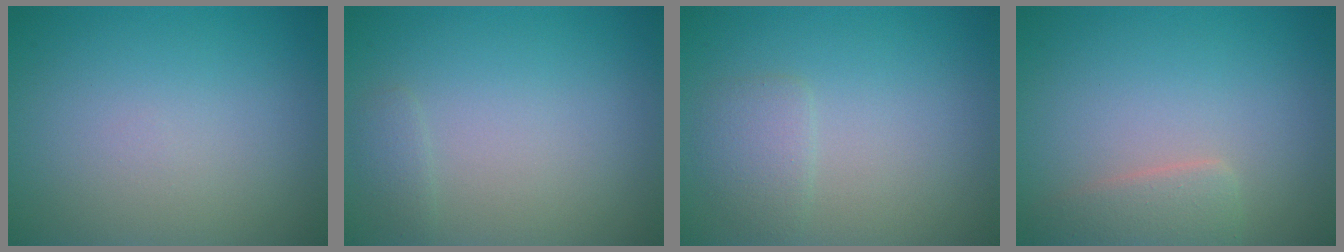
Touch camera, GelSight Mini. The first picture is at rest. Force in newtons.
{"total": 0.9, "press": 0.9, "slide": 0.0}
{"total": 1.7, "press": 1.7, "slide": 0.1}
{"total": 2.2, "press": 2.2, "slide": 0.1}